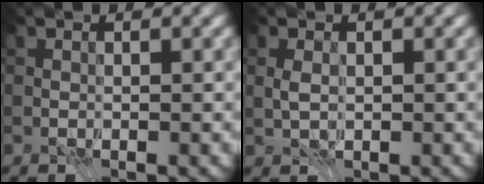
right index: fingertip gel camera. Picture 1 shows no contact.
{"total": 1.2, "force": [-0.2, 0.8, 0.9], "torque": [-0.020, -0.001, -0.004]}